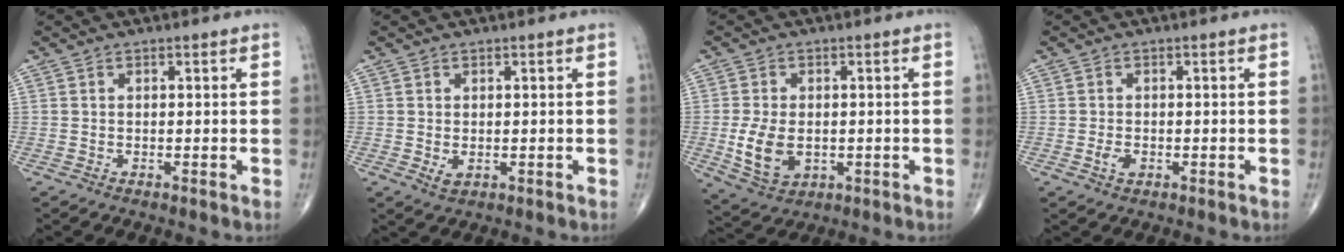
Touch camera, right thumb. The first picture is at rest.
{"total": 1.9, "force": [-0.2, 1.2, 1.4], "torque": [-0.021, -0.003, 0.001]}
{"total": 8.3, "force": [-1.1, 5.5, 6.1], "torque": [-0.108, -0.007, -0.009]}
{"total": 1.9, "force": [-0.7, 1.2, 1.4], "torque": [-0.025, 0.001, -0.012]}